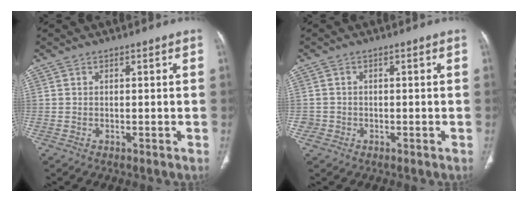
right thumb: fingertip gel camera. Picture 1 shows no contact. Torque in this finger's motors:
{"motor_torque": [-0.59, -0.30, -0.21, 0.06, -0.04]}